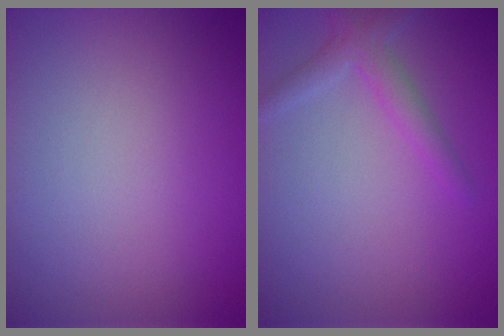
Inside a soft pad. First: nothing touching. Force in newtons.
{"total": 2.1, "press": 2.1, "slide": 0.1}